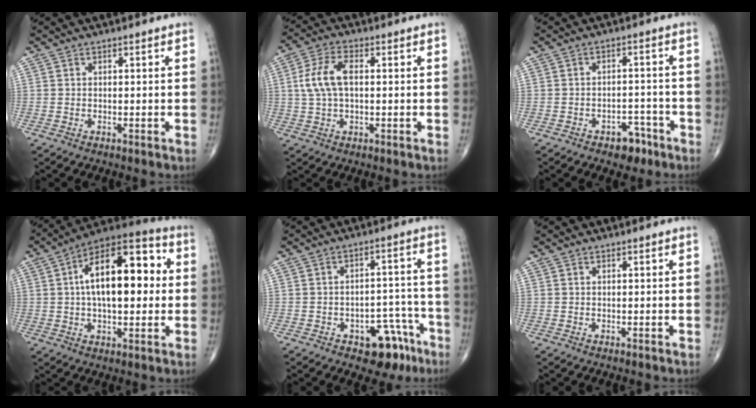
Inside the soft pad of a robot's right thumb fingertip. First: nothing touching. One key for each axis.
{"total": 7.7, "fx": 0.8, "fy": 4.0, "fz": 6.5, "tx": -0.143, "ty": 0.016, "tz": 0.015}
{"total": 4.8, "fx": -3.1, "fy": 2.9, "fz": 2.3, "tx": -0.009, "ty": 0.028, "tz": -0.041}
{"total": 19.4, "fx": 2.6, "fy": 9.4, "fz": 16.8, "tx": -0.238, "ty": 0.030, "tz": 0.031}
{"total": 9.5, "fx": -5.4, "fy": 5.3, "fz": 5.7, "tx": -0.035, "ty": 0.048, "tz": -0.067}
{"total": 0.0}